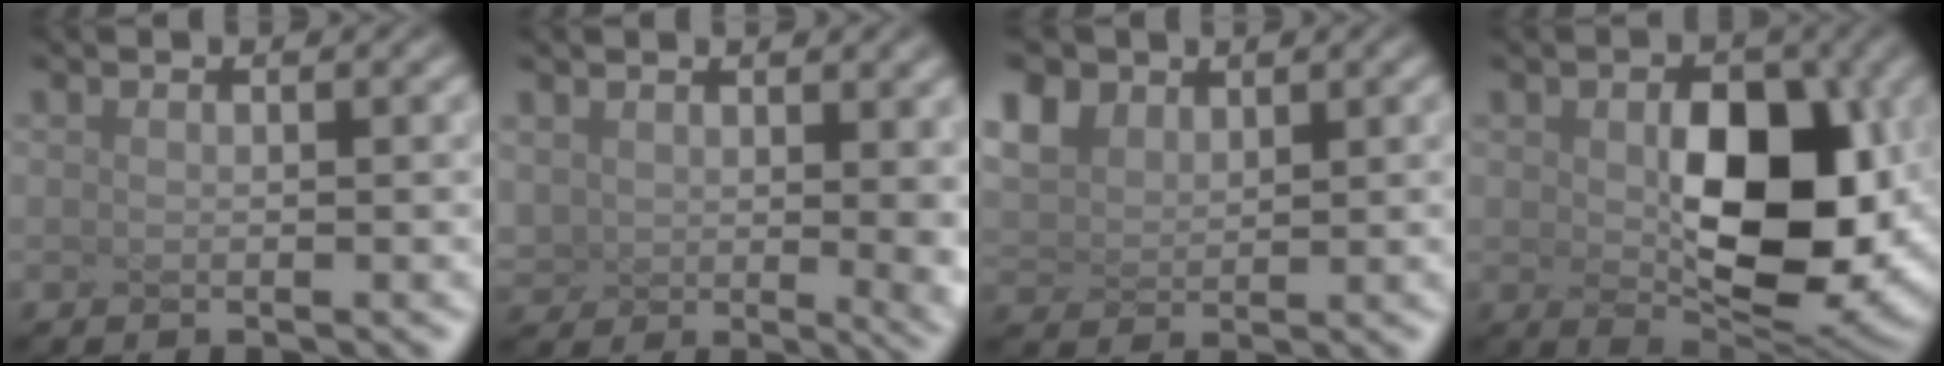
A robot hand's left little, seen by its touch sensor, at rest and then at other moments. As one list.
[{"total": 4.1, "force": [2.1, 1.9, 3.0], "torque": [-0.079, -0.007, 0.089]}, {"total": 2.1, "force": [1.5, 1.4, 0.5], "torque": [-0.063, 0.003, 0.070]}, {"total": 8.0, "force": [-0.8, 4.3, 6.7], "torque": [-0.135, -0.023, 0.040]}]